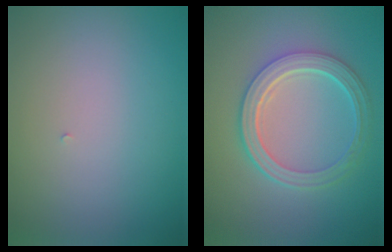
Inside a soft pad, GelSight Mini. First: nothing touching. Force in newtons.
{"total": 5.2, "press": 3.9, "slide": 3.6}